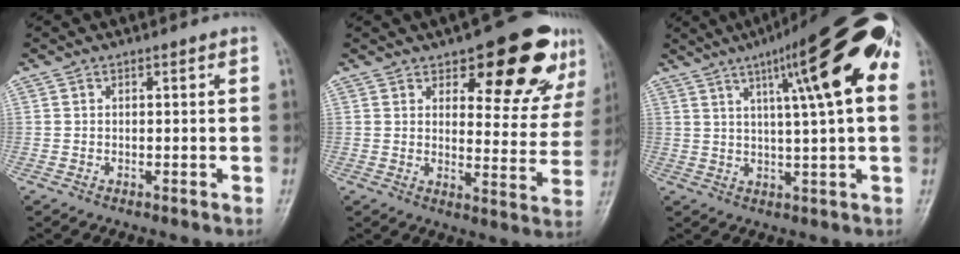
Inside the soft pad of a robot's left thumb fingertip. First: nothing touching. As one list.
[{"total": 15.7, "force": [9.6, 6.6, 10.5], "torque": [-0.073, -0.053, 0.126]}, {"total": 19.6, "force": [6.7, 3.5, 18.0], "torque": [-0.249, 0.013, 0.088]}]